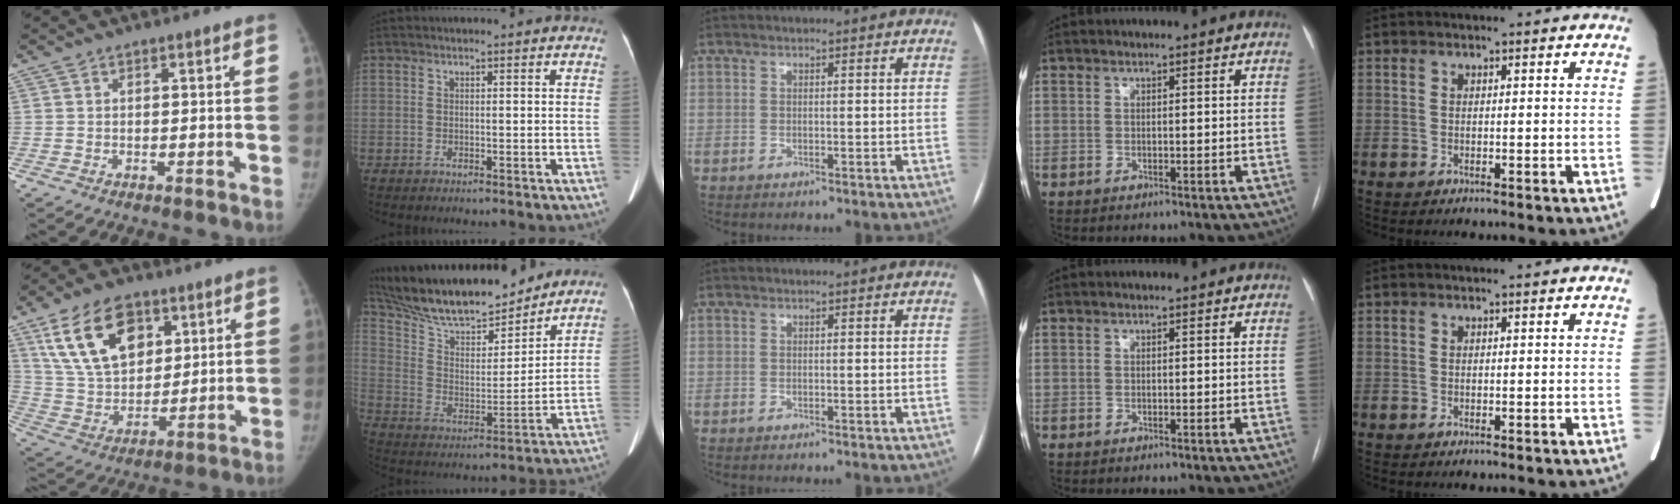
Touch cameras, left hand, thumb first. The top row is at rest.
{"thumb": {"total": 17.8, "force": [8.4, 10.9, 11.2], "torque": [-0.167, -0.029, 0.167]}, "index": {"total": 20.1, "force": [17.8, 3.6, 8.8], "torque": [-0.161, 0.013, 0.302]}}